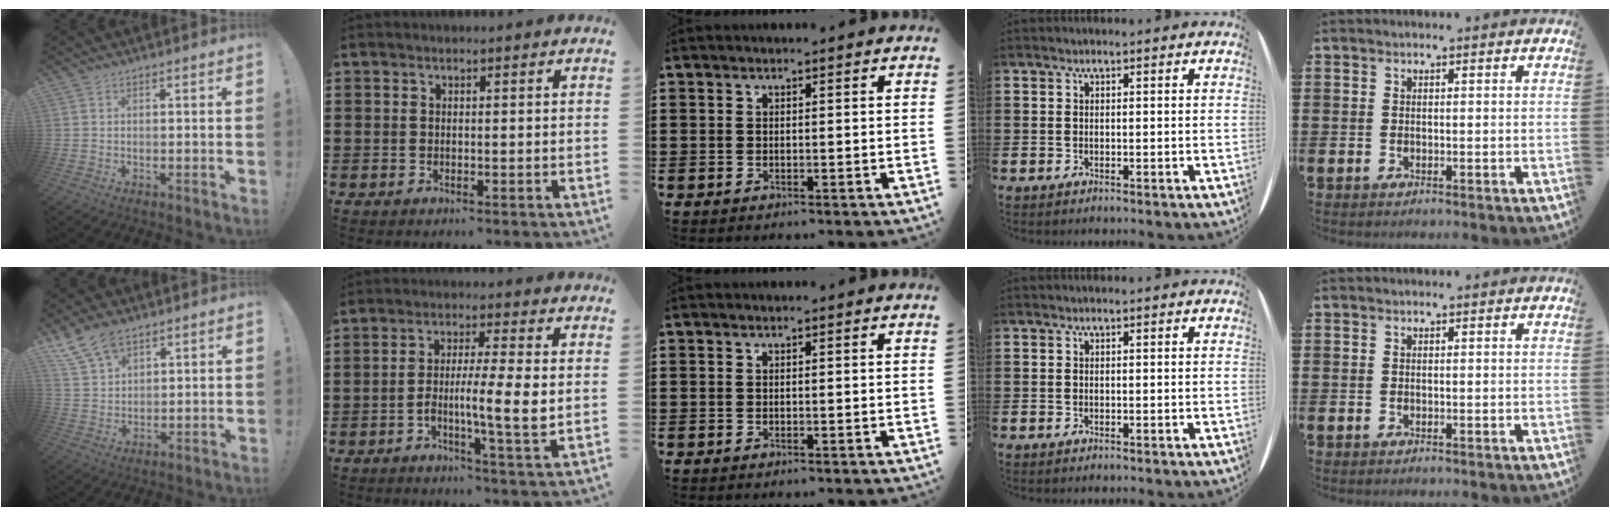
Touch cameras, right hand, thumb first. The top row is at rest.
{"thumb": {"total": 9.3, "force": [7.0, 4.9, 3.8], "torque": [-0.083, -0.032, 0.140]}, "index": {"total": 7.4, "force": [-1.2, 0.6, 7.3], "torque": [-0.120, -0.006, -0.027]}}